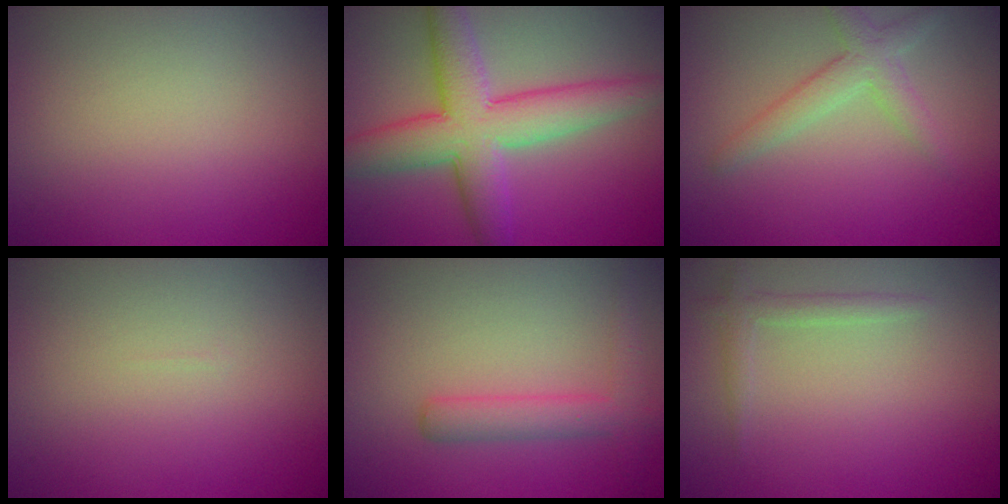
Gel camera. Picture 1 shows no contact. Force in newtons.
{"total": 7.5, "press": 7.5, "slide": 0.1}
{"total": 2.8, "press": 2.8, "slide": 0.2}
{"total": 0.0}
{"total": 2.9, "press": 2.9, "slide": 0.1}
{"total": 1.4, "press": 1.4, "slide": 0.1}